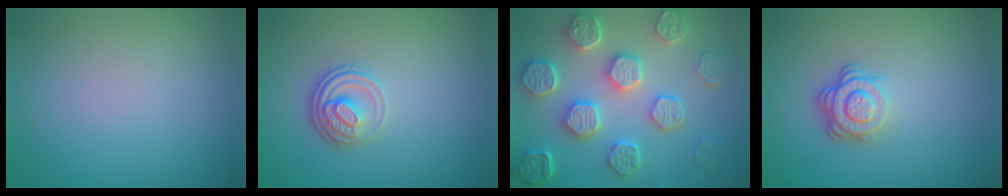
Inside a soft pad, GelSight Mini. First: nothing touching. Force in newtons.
{"total": 3.7, "press": 2.6, "slide": 2.6}
{"total": 7.6, "press": 6.3, "slide": 4.3}
{"total": 3.7, "press": 2.7, "slide": 2.5}